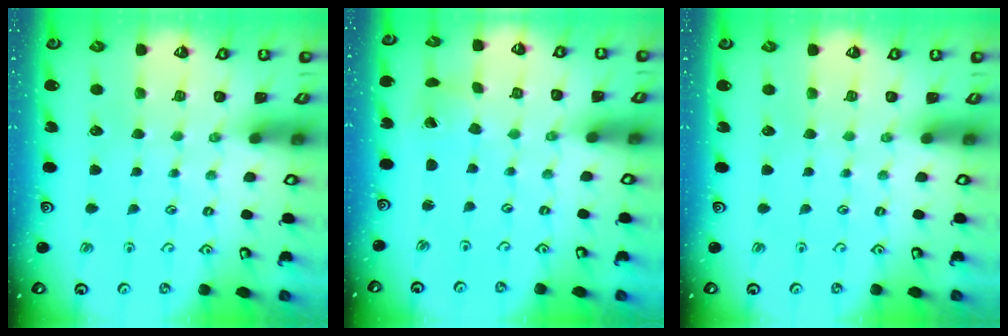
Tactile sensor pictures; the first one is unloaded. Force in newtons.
{"total": 1.1, "press": 1.1, "slide": 0.1}
{"total": 0.0}